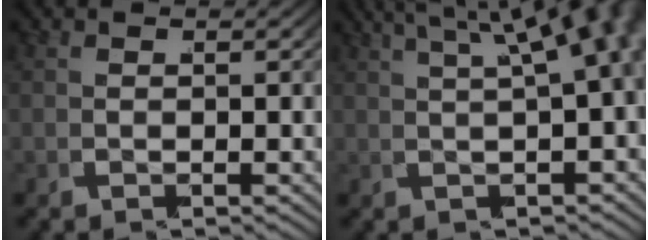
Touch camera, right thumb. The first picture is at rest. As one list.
[{"total": 6.8, "force": [2.2, 3.5, 5.4], "torque": [-0.052, 0.021, 0.022]}]